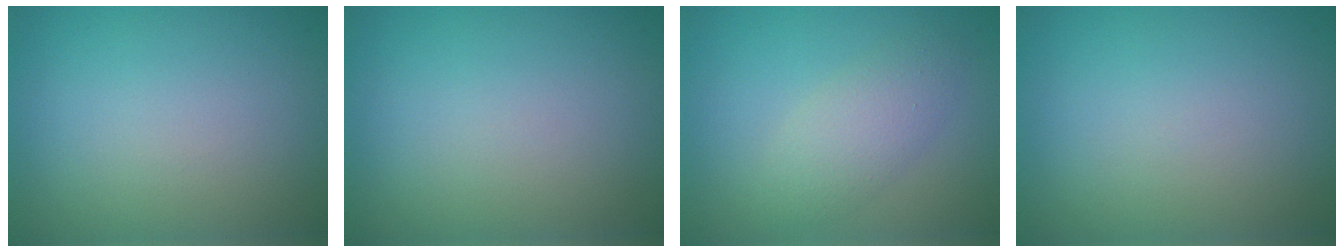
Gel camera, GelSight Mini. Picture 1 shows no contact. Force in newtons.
{"total": 0.0}
{"total": 2.8, "press": 2.8, "slide": 0.2}
{"total": 0.0}